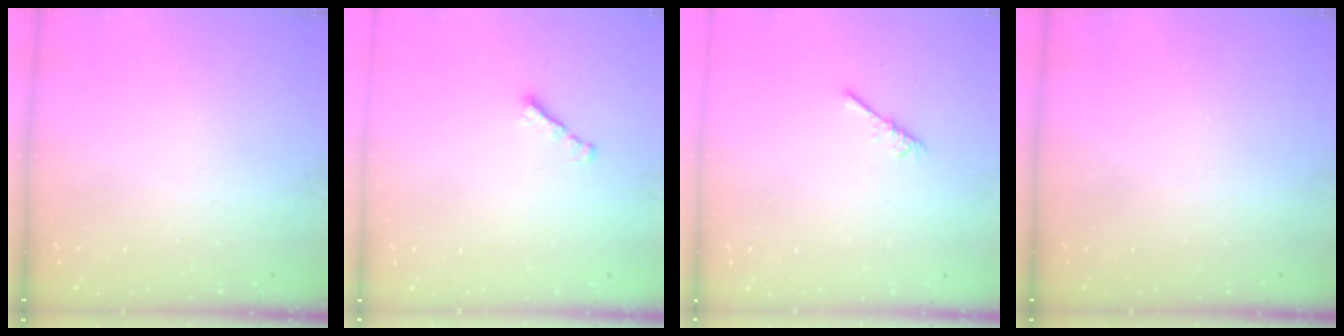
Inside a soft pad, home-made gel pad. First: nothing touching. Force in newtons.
{"total": 1.6, "press": 1.5, "slide": 0.5}
{"total": 2.2, "press": 2.1, "slide": 0.5}
{"total": 0.0}